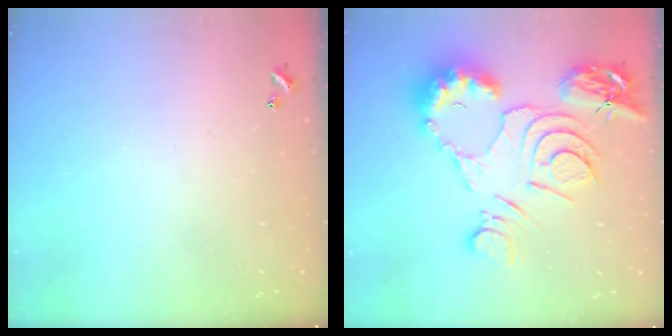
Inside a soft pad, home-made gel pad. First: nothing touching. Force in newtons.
{"total": 17.6, "press": 17.5, "slide": 2.1}